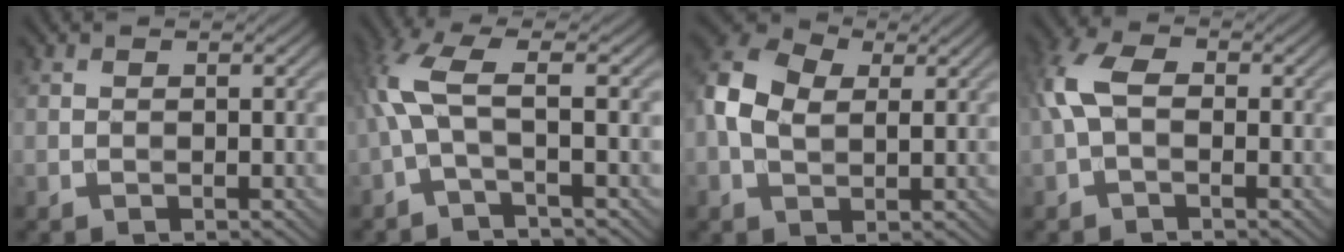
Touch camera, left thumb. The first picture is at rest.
{"total": 6.0, "force": [-0.5, 1.1, 5.9], "torque": [-0.137, 0.017, -0.025]}
{"total": 7.7, "force": [1.1, 5.1, 5.6], "torque": [-0.143, 0.006, 0.014]}
{"total": 5.1, "force": [-0.1, 2.9, 4.2], "torque": [-0.107, 0.015, -0.012]}